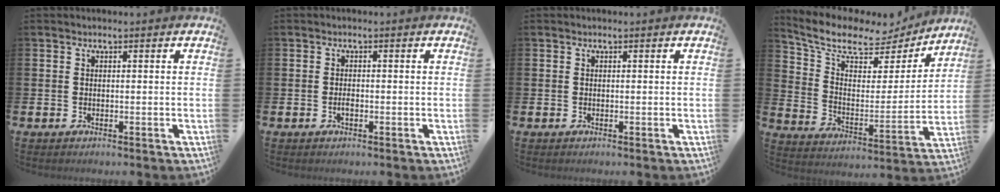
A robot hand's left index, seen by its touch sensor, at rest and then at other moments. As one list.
[{"total": 1.1, "force": [-0.4, 0.4, 0.9], "torque": [-0.013, -0.003, -0.009]}, {"total": 0.0}, {"total": 9.5, "force": [7.9, 3.9, 3.4], "torque": [-0.101, -0.055, 0.130]}]